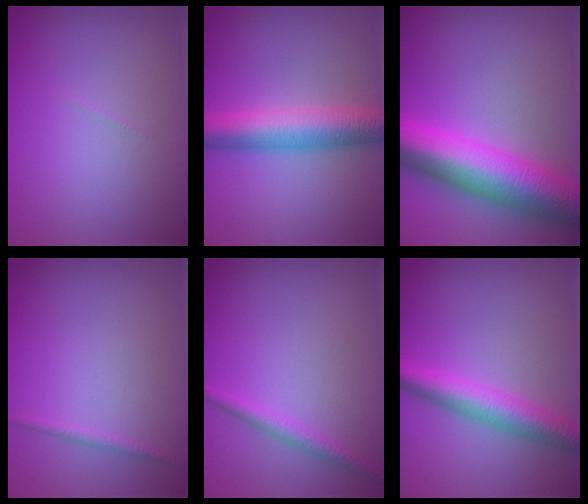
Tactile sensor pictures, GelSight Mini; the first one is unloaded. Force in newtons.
{"total": 6.0, "press": 6.0, "slide": 0.1}
{"total": 10.2, "press": 10.2, "slide": 0.0}
{"total": 0.7, "press": 0.7, "slide": 0.0}
{"total": 1.6, "press": 1.6, "slide": 0.1}
{"total": 4.4, "press": 4.4, "slide": 0.1}